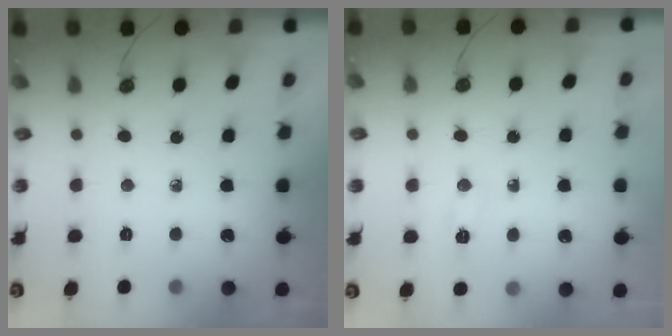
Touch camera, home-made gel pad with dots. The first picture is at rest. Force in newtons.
{"total": 4.6, "press": 4.6, "slide": 0.5}